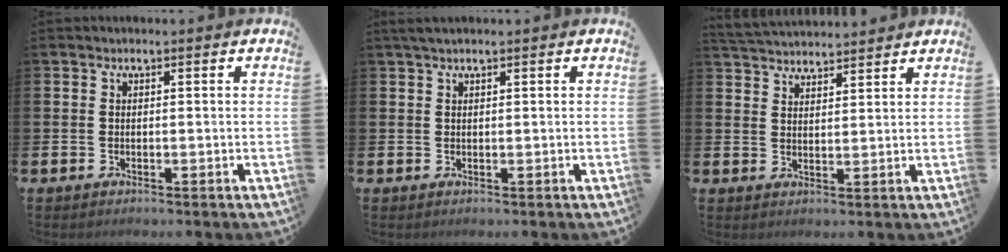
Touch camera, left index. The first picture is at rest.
{"total": 1.3, "force": [1.0, 0.2, 0.8], "torque": [-0.012, 0.002, 0.016]}
{"total": 4.2, "force": [4.1, 0.7, 0.0], "torque": [-0.018, -0.018, 0.076]}